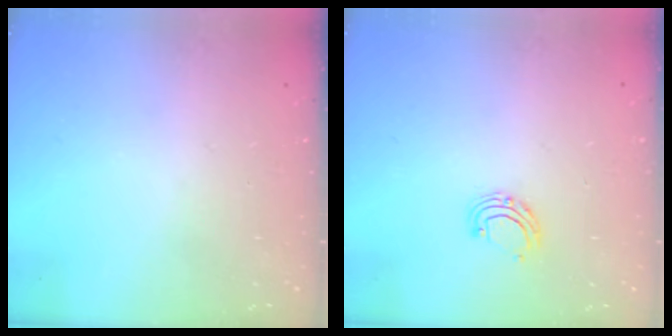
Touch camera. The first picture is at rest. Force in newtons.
{"total": 6.6, "press": 6.5, "slide": 0.7}